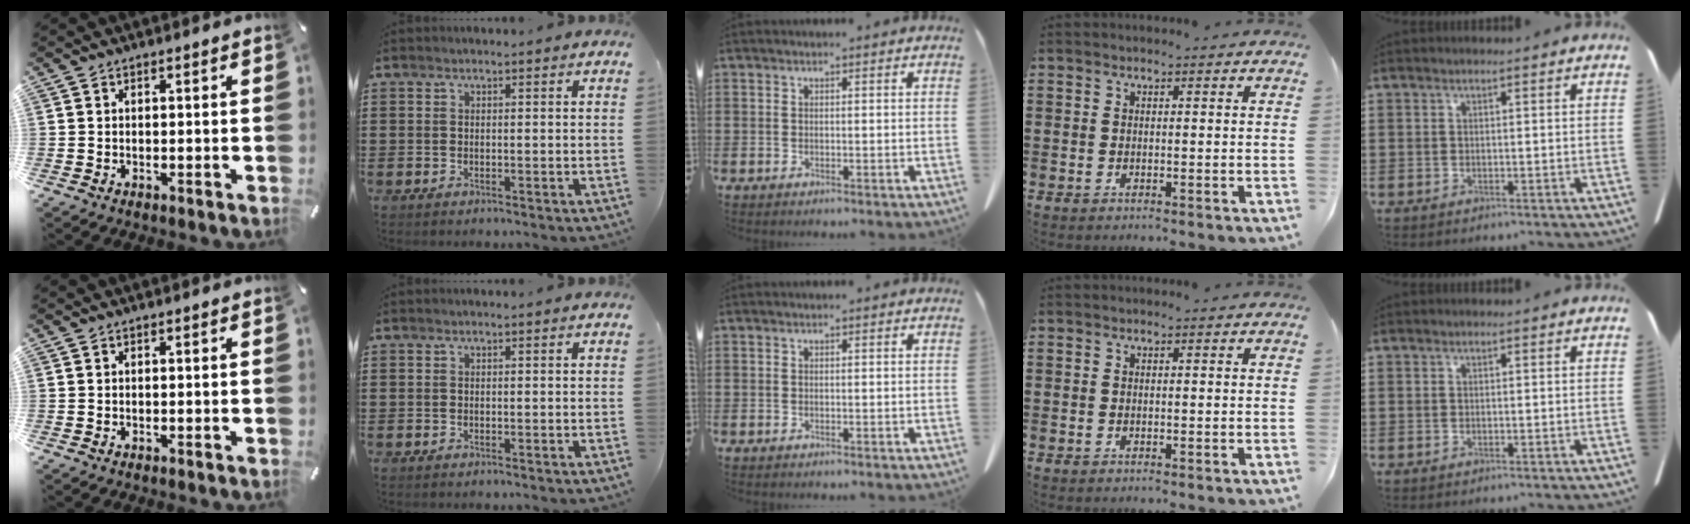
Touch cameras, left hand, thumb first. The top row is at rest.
{}